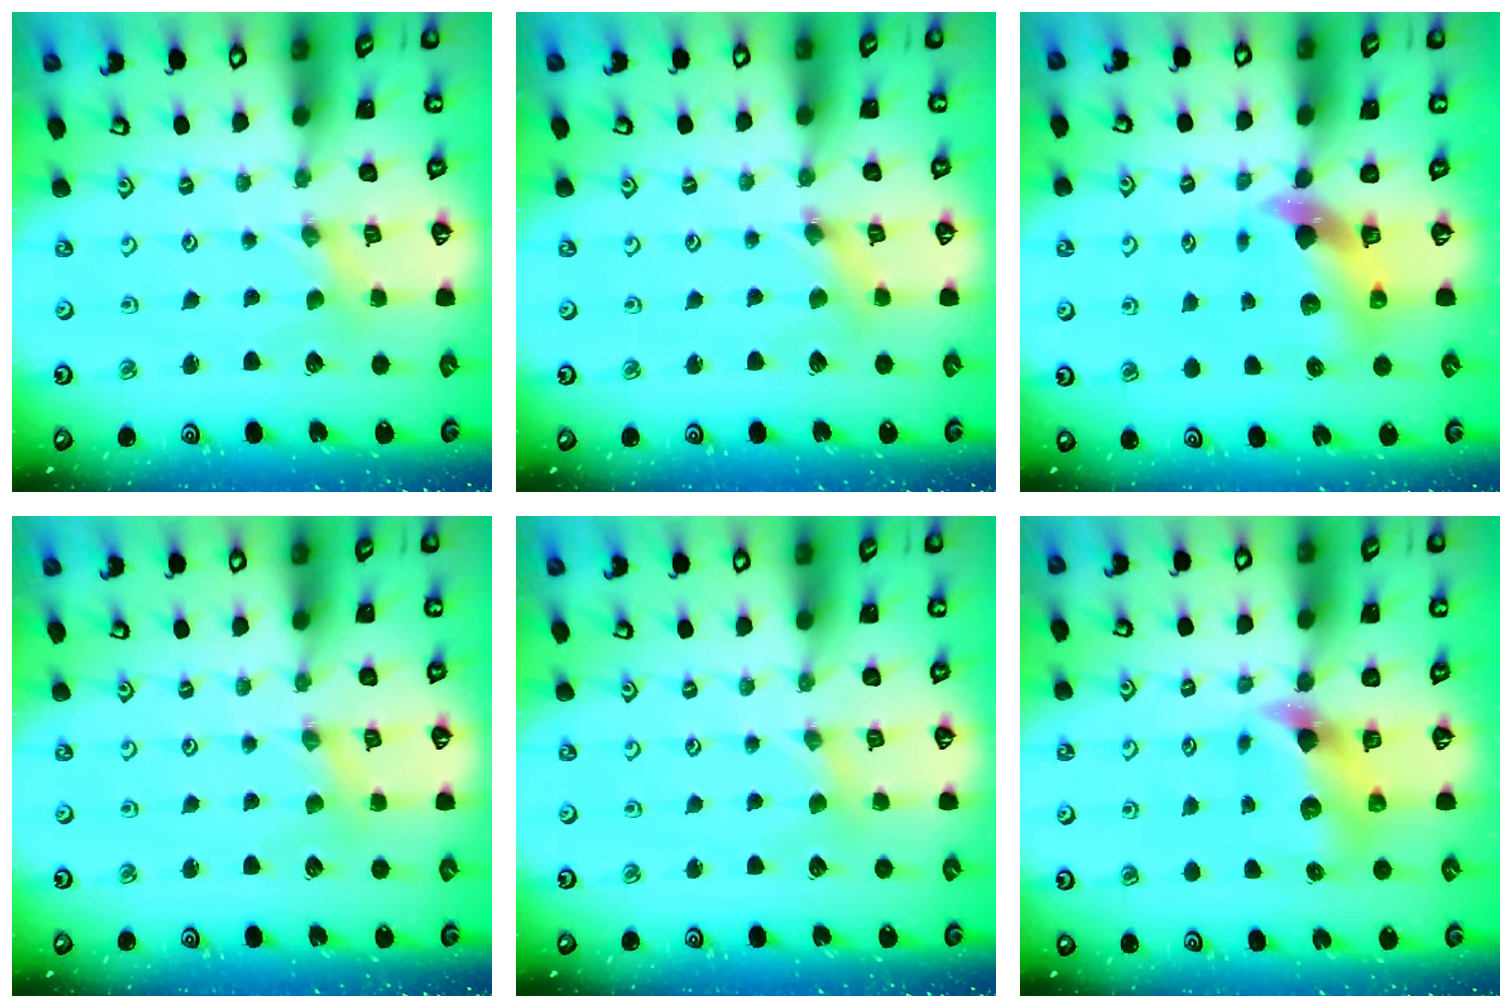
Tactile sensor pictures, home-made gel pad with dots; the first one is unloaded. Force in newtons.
{"total": 1.4, "press": 1.4, "slide": 0.2}
{"total": 7.5, "press": 7.5, "slide": 0.8}
{"total": 1.1, "press": 1.1, "slide": 0.2}
{"total": 0.9, "press": 0.9, "slide": 0.2}
{"total": 7.2, "press": 7.2, "slide": 0.9}